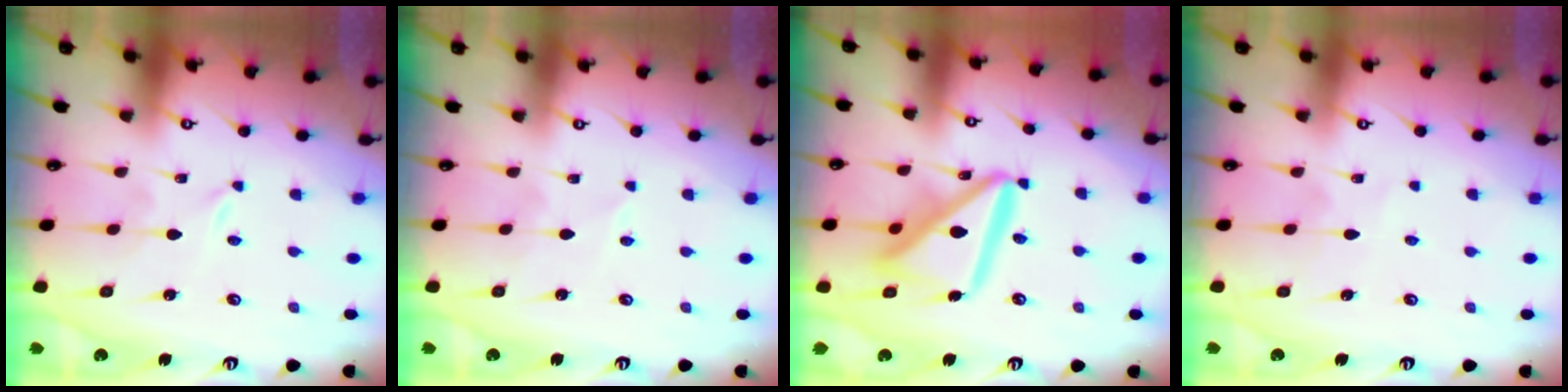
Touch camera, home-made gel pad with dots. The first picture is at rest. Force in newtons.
{"total": 2.2, "press": 2.1, "slide": 0.3}
{"total": 17.6, "press": 17.5, "slide": 1.8}
{"total": 3.9, "press": 3.9, "slide": 0.4}